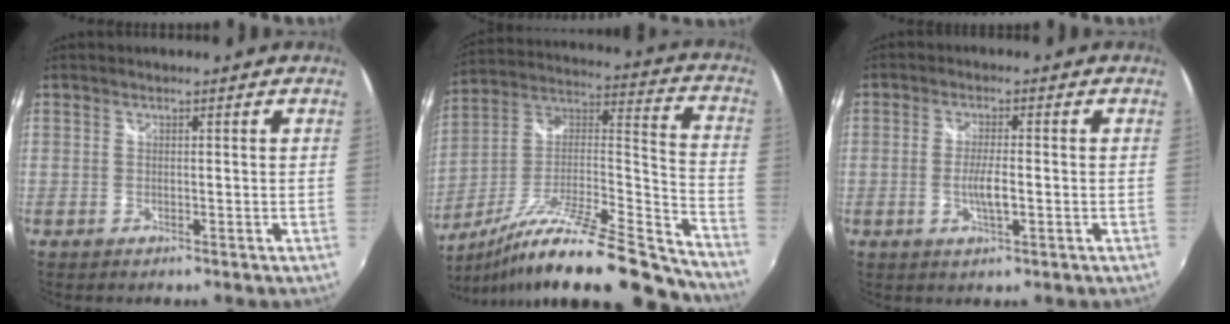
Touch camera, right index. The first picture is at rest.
{"total": 27.9, "force": [-21.8, 4.3, 17.0], "torque": [-0.248, -0.025, -0.342]}
{"total": 4.2, "force": [-1.0, 0.8, 4.0], "torque": [-0.077, -0.005, -0.018]}